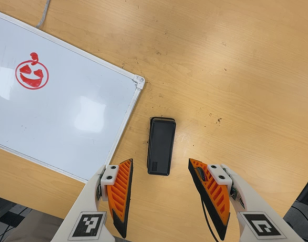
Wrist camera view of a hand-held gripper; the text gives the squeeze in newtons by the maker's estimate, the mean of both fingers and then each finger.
{"total": 0.0}